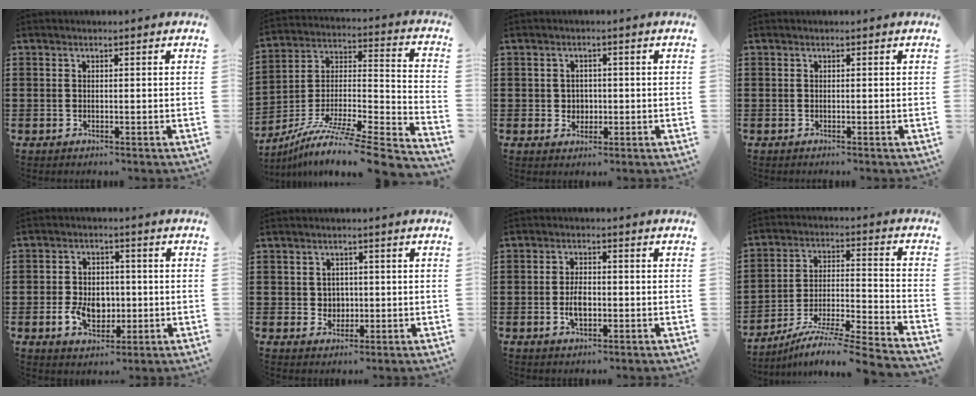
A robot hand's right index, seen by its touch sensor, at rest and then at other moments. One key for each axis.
{"total": 8.9, "fx": -6.5, "fy": 0.8, "fz": 6.1, "tx": -0.111, "ty": -0.007, "tz": -0.128}
{"total": 2.2, "fx": -0.1, "fy": 2.1, "fz": 0.4, "tx": -0.009, "ty": 0.007, "tz": -0.007}
{"total": 0.0}
{"total": 6.8, "fx": -1.2, "fy": 4.8, "fz": 4.6, "tx": -0.093, "ty": 0.004, "tz": -0.024}
{"total": 2.5, "fx": 0.3, "fy": 2.4, "fz": 0.5, "tx": -0.020, "ty": 0.011, "tz": 0.003}
{"total": 3.9, "fx": -0.8, "fy": 2.1, "fz": 3.1, "tx": -0.065, "ty": 0.001, "tz": -0.014}
{"total": 8.6, "fx": -7.7, "fy": -0.3, "fz": 4.0, "tx": -0.064, "ty": 0.000, "tz": -0.155}